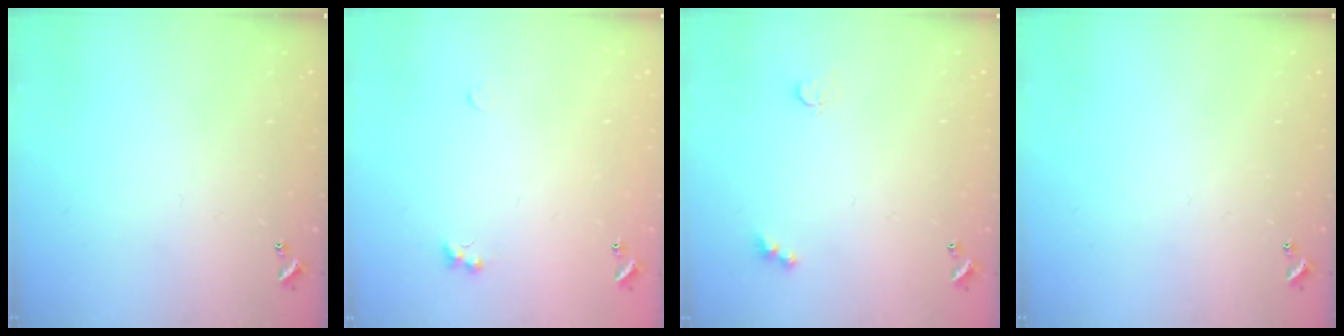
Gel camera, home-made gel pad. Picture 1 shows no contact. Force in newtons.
{"total": 1.8, "press": 1.7, "slide": 0.4}
{"total": 2.9, "press": 2.8, "slide": 0.7}
{"total": 0.0}